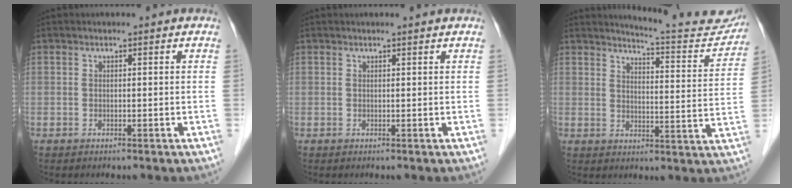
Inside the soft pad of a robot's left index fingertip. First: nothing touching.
{"total": 1.3, "force": [1.2, -0.2, 0.5], "torque": [-0.012, 0.007, 0.019]}
{"total": 13.2, "force": [12.8, 1.3, 2.9], "torque": [-0.030, -0.046, 0.148]}